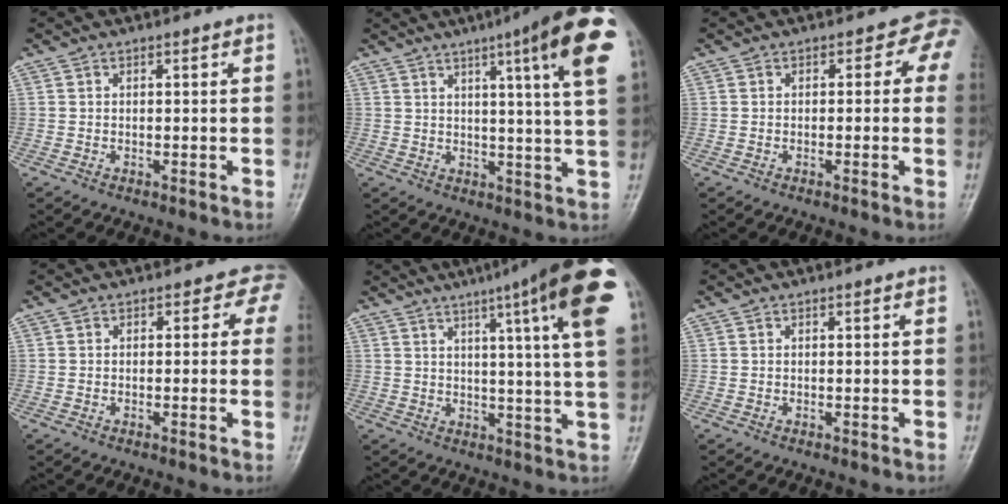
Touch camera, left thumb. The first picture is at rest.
{"total": 15.9, "force": [7.2, 1.3, 14.1], "torque": [-0.183, -0.024, 0.081]}
{"total": 3.8, "force": [0.5, 2.8, 2.5], "torque": [0.011, 0.008, -0.010]}
{"total": 2.9, "force": [0.8, 2.3, 1.5], "torque": [0.019, 0.005, -0.012]}
{"total": 19.3, "force": [9.6, 1.5, 16.7], "torque": [-0.222, -0.020, 0.109]}
{"total": 0.0}